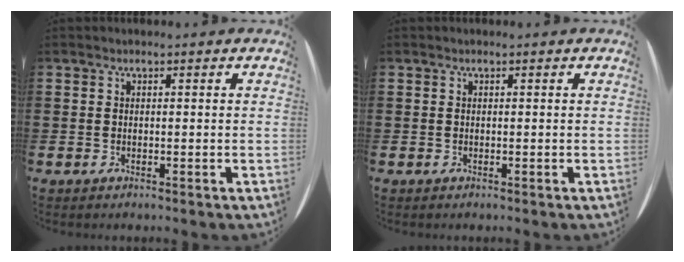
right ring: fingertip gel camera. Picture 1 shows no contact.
{"total": 0.0}